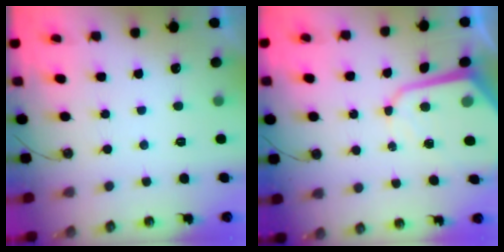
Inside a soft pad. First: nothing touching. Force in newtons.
{"total": 10.4, "press": 10.4, "slide": 0.8}